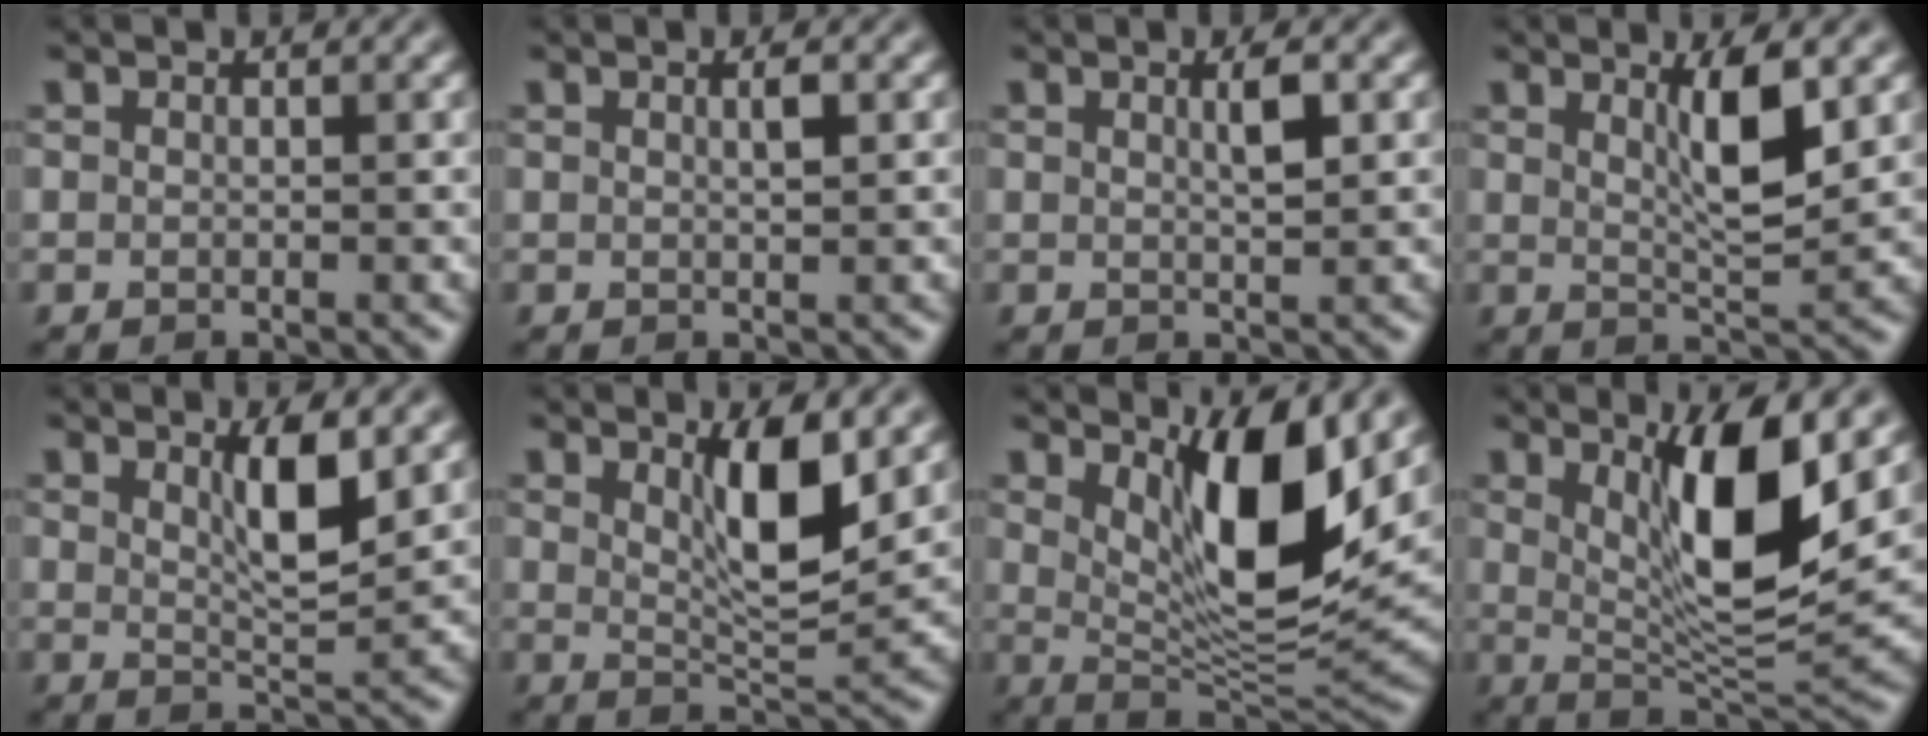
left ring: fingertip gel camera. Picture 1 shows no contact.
{"total": 1.2, "force": [0.4, 0.2, 1.1], "torque": [-0.017, 0.004, 0.005]}
{"total": 1.9, "force": [0.7, 0.4, 1.7], "torque": [-0.026, 0.002, 0.009]}
{"total": 4.3, "force": [1.6, 0.9, 3.9], "torque": [-0.066, -0.008, 0.029]}
{"total": 3.9, "force": [1.6, 0.9, 3.5], "torque": [-0.059, -0.008, 0.028]}
{"total": 5.4, "force": [2.0, 1.4, 4.8], "torque": [-0.081, -0.011, 0.037]}
{"total": 9.1, "force": [3.5, 2.8, 8.0], "torque": [-0.130, -0.025, 0.066]}
{"total": 8.9, "force": [2.7, 2.4, 8.1], "torque": [-0.132, -0.021, 0.052]}